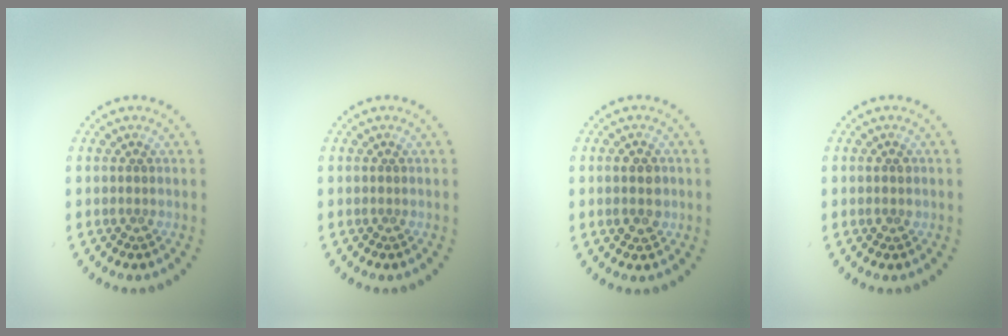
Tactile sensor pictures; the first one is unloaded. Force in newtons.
{"total": 0.0}
{"total": 2.7, "press": 2.7, "slide": 0.2}
{"total": 1.1, "press": 1.1, "slide": 0.2}